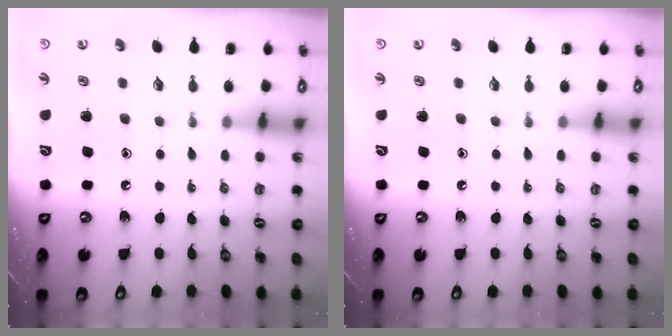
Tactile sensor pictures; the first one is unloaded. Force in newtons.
{"total": 0.0}